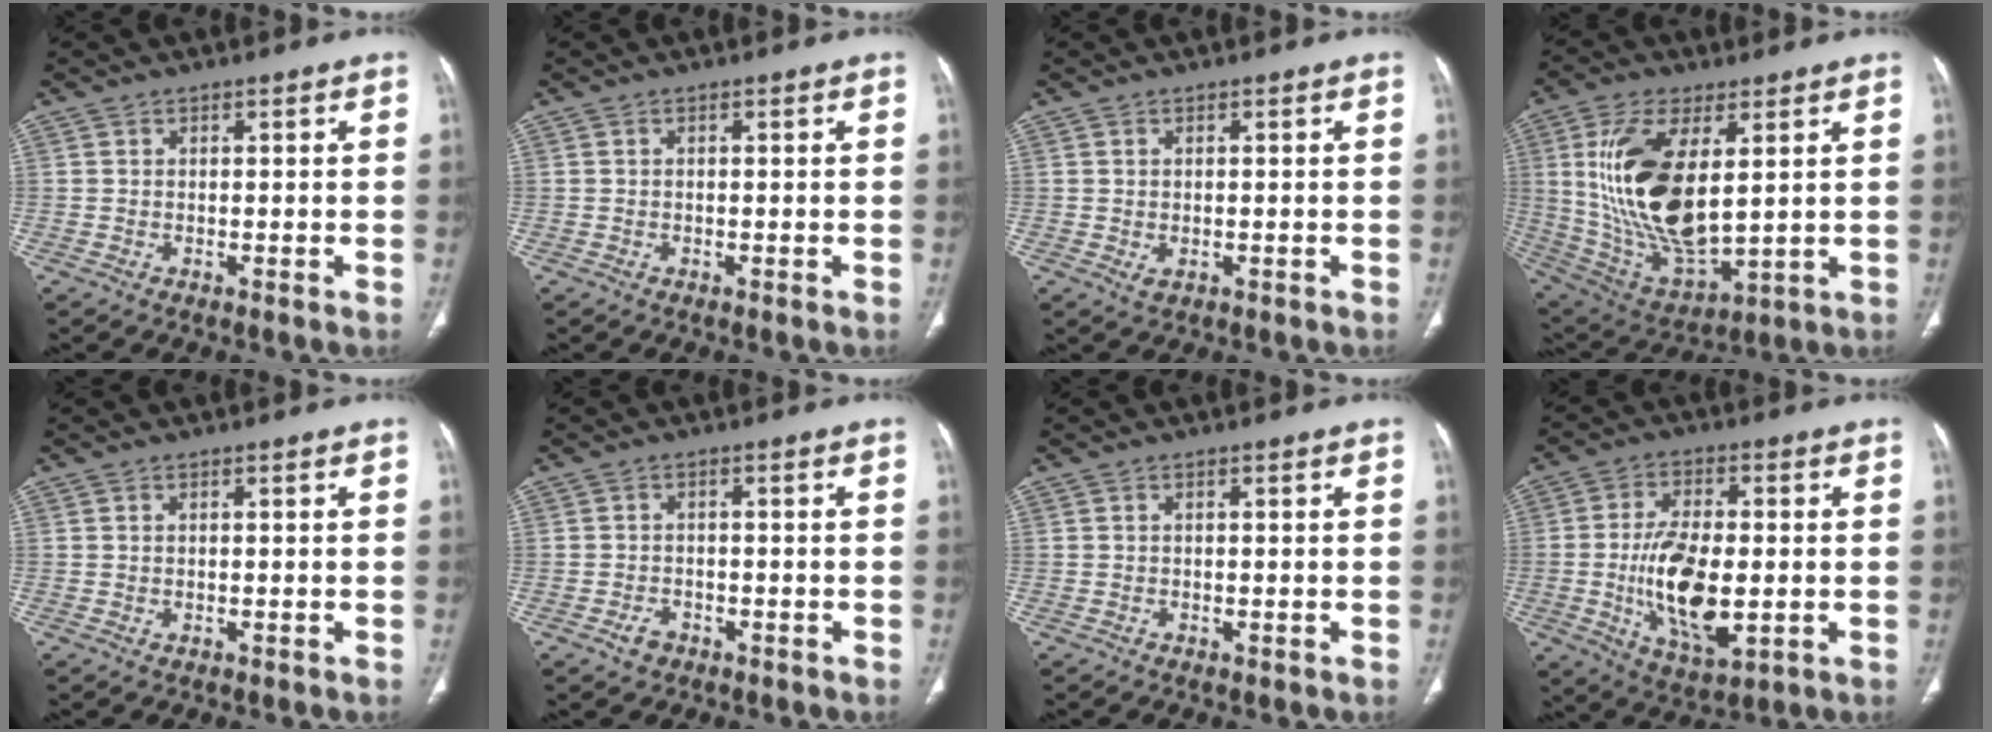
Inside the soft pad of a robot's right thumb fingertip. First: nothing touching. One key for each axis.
{"total": 0.0}
{"total": 1.7, "fx": -0.3, "fy": 1.0, "fz": 1.3, "tx": -0.026, "ty": 0.002, "tz": 0.001}
{"total": 20.5, "fx": 4.0, "fy": 9.5, "fz": 17.7, "tx": -0.344, "ty": -0.025, "tz": 0.091}
{"total": 0.0}
{"total": 2.5, "fx": -1.5, "fy": 1.7, "fz": 1.1, "tx": -0.017, "ty": 0.013, "tz": -0.018}
{"total": 0.5, "fx": -0.2, "fy": 0.2, "fz": 0.4, "tx": -0.007, "ty": 0.001, "tz": -0.001}
{"total": 14.6, "fx": -1.9, "fy": 6.9, "fz": 12.8, "tx": -0.228, "ty": -0.010, "tz": -0.025}